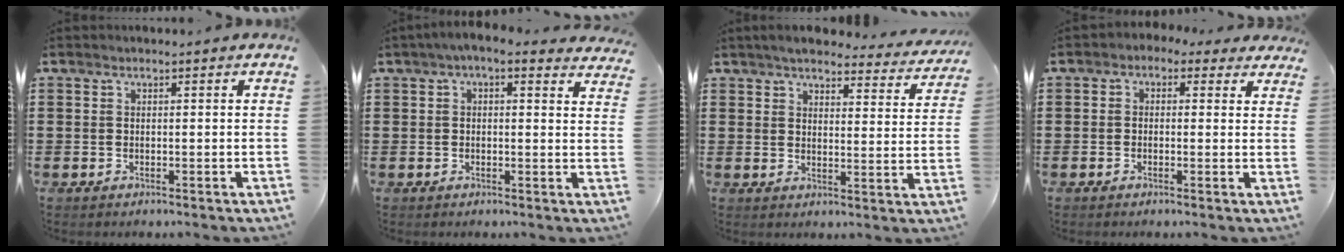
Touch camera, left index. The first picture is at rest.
{"total": 2.8, "force": [1.9, 0.7, 1.9], "torque": [-0.043, -0.002, 0.033]}
{"total": 4.8, "force": [4.4, 0.6, 1.7], "torque": [-0.052, -0.019, 0.076]}
{"total": 1.4, "force": [-0.3, 1.2, 0.6], "torque": [-0.017, 0.009, -0.008]}